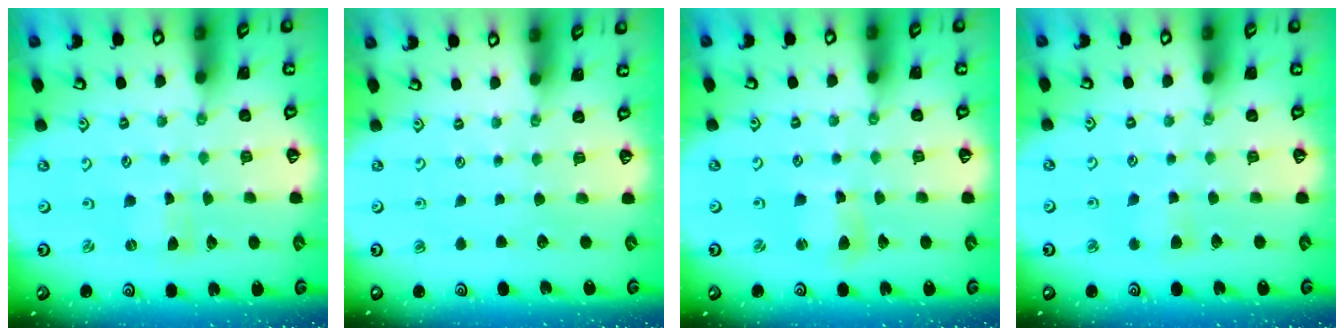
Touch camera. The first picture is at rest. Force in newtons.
{"total": 0.0}
{"total": 3.9, "press": 3.9, "slide": 0.5}
{"total": 4.4, "press": 4.4, "slide": 0.7}